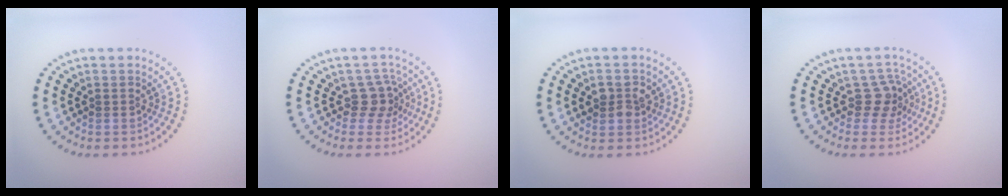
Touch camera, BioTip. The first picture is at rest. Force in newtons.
{"total": 2.6, "press": 2.1, "slide": 1.6}
{"total": 2.6, "press": 2.5, "slide": 0.5}
{"total": 2.5, "press": 2.2, "slide": 1.2}